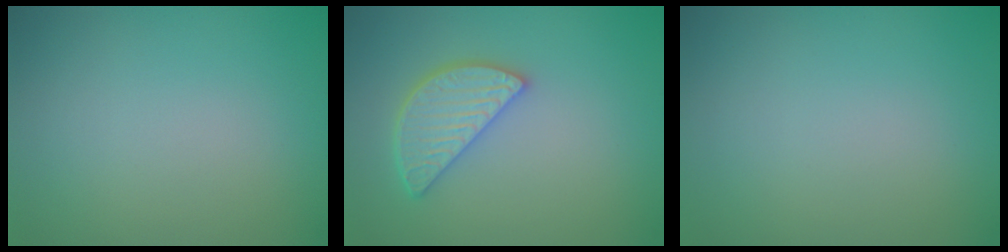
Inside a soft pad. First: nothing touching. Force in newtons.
{"total": 4.1, "press": 3.5, "slide": 2.1}
{"total": 0.0}